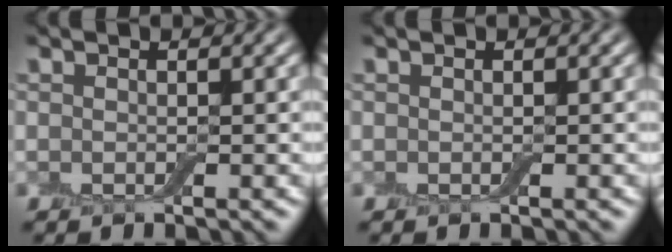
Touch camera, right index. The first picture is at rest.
{"total": 0.0}